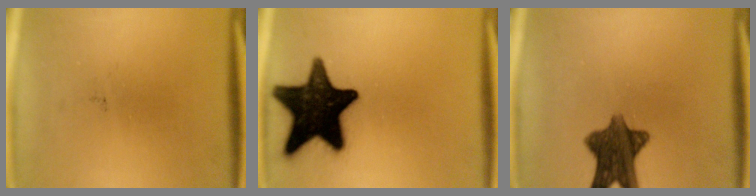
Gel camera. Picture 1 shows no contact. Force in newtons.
{"total": 19.4}
{"total": 9.9}